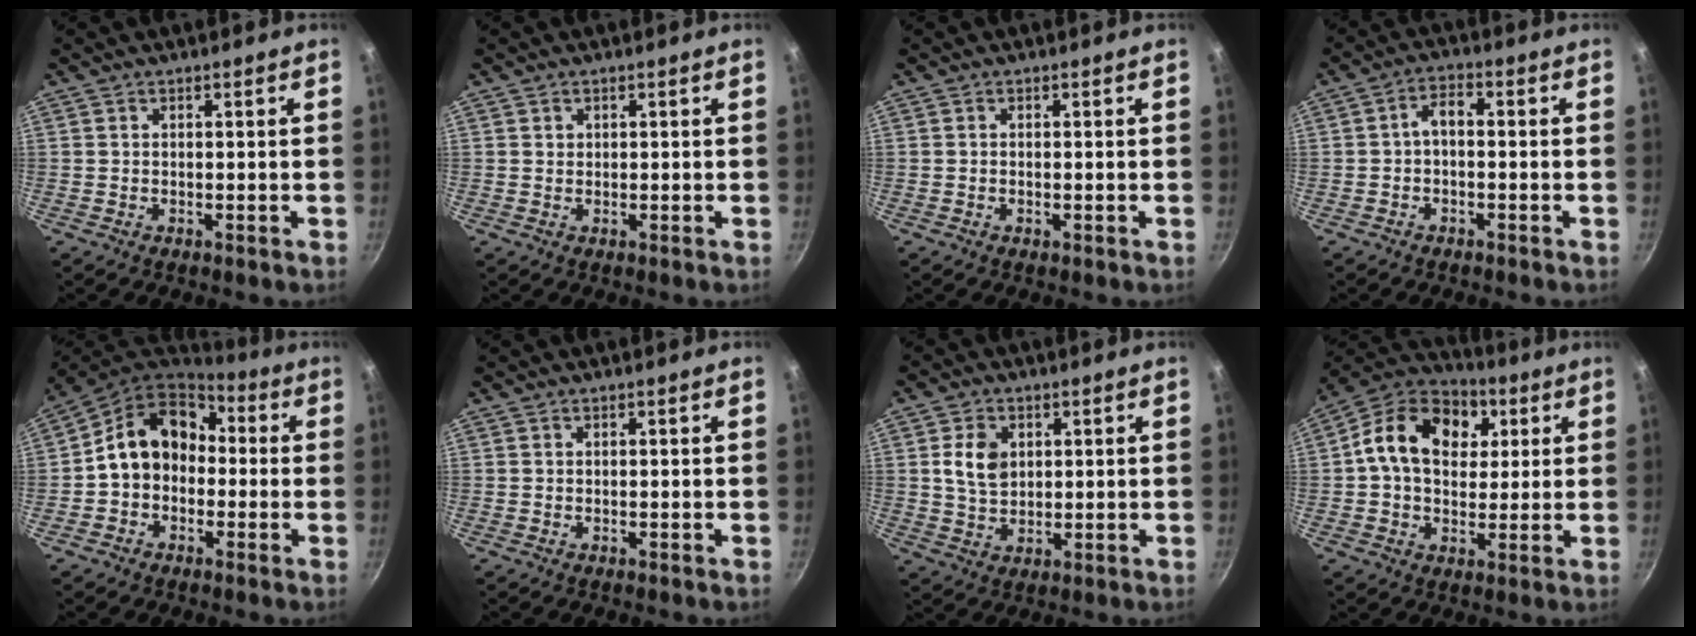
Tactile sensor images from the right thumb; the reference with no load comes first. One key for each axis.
{"total": 0.9, "fx": 0.4, "fy": 0.8, "fz": 0.2, "tx": 0.000, "ty": 0.003, "tz": 0.006}
{"total": 0.6, "fx": -0.2, "fy": 0.2, "fz": 0.5, "tx": -0.008, "ty": 0.002, "tz": -0.003}
{"total": 3.4, "fx": -0.8, "fy": 1.9, "fz": 2.7, "tx": -0.047, "ty": 0.023, "tz": -0.017}
{"total": 13.3, "fx": 0.1, "fy": 10.5, "fz": 8.2, "tx": -0.100, "ty": 0.044, "tz": -0.019}
{"total": 0.0}
{"total": 6.8, "fx": 1.6, "fy": 5.1, "fz": 4.3, "tx": -0.062, "ty": -0.008, "tz": 0.031}
{"total": 17.1, "fx": 4.2, "fy": 12.4, "fz": 10.9, "tx": -0.159, "ty": 0.013, "tz": 0.052}